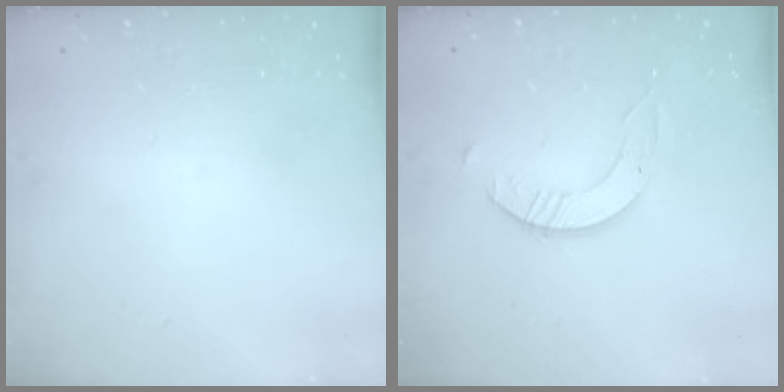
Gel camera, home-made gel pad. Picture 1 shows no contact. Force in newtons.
{"total": 2.4, "press": 2.4, "slide": 0.3}